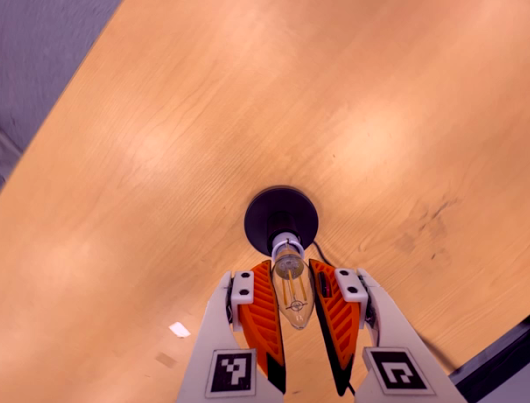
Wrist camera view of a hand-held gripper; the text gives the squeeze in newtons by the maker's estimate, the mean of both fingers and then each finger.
{"total": 14.5, "left": 14.3, "right": 14.8}